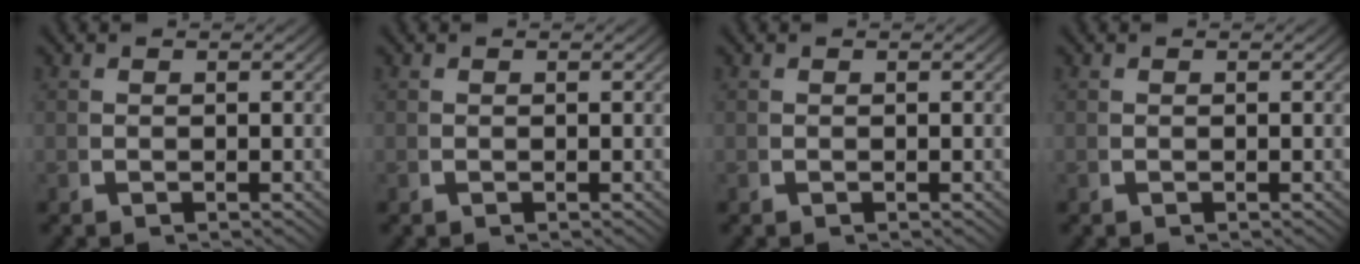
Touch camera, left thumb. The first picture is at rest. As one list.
[{"total": 0.0}, {"total": 0.0}, {"total": 0.0}]